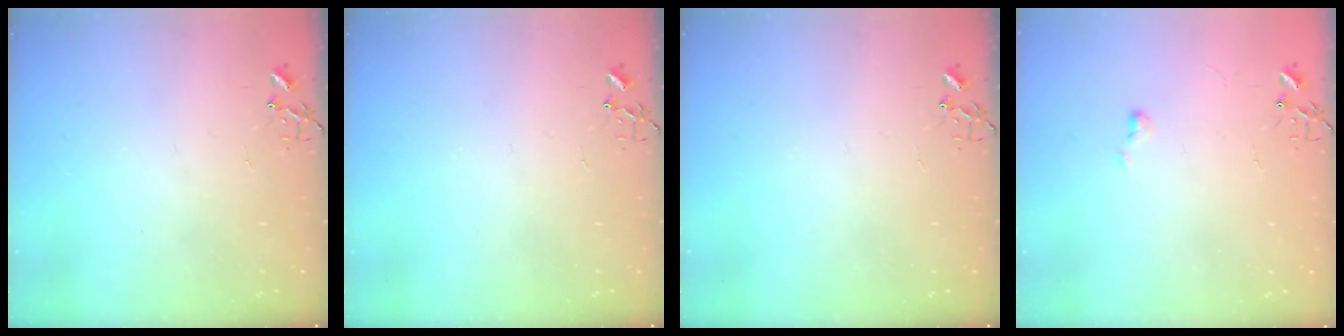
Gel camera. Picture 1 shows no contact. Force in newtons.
{"total": 0.0}
{"total": 0.0}
{"total": 3.5, "press": 3.5, "slide": 0.5}